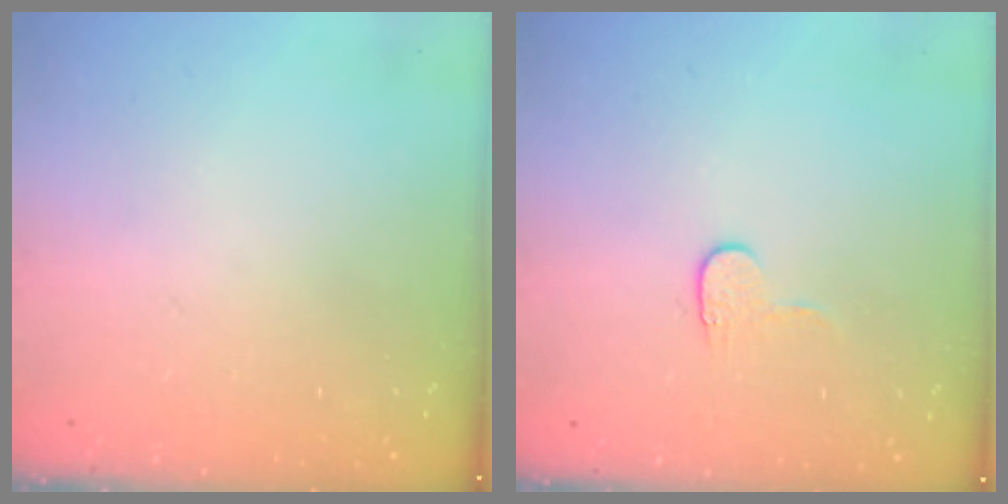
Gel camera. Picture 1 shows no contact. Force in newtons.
{"total": 3.4, "press": 3.4, "slide": 0.4}